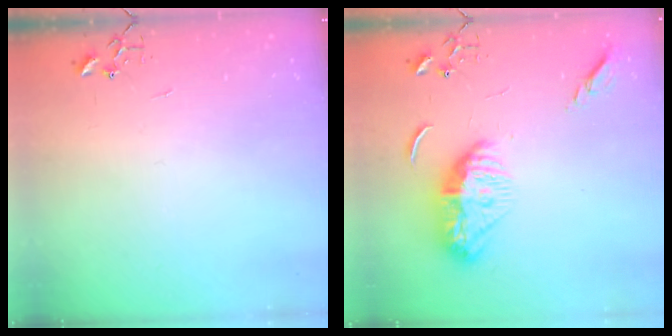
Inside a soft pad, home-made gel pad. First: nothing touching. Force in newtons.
{"total": 13.1, "press": 13.0, "slide": 1.1}